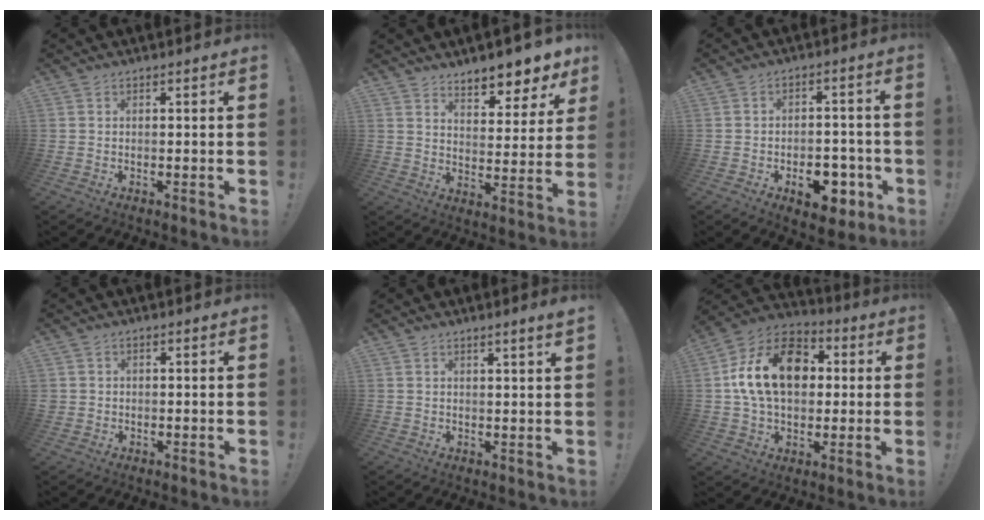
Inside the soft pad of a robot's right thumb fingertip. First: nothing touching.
{"total": 8.5, "force": [7.6, 2.4, 3.1], "torque": [-0.026, -0.074, 0.133]}
{"total": 10.8, "force": [-5.5, 6.5, 6.6], "torque": [-0.057, 0.044, -0.085]}
{"total": 1.4, "force": [0.3, 1.3, 0.1], "torque": [0.006, -0.002, 0.005]}
{"total": 2.6, "force": [1.9, -0.7, 1.7], "torque": [-0.017, -0.016, 0.027]}
{"total": 19.9, "force": [3.7, 14.2, 13.4], "torque": [-0.209, 0.010, 0.071]}